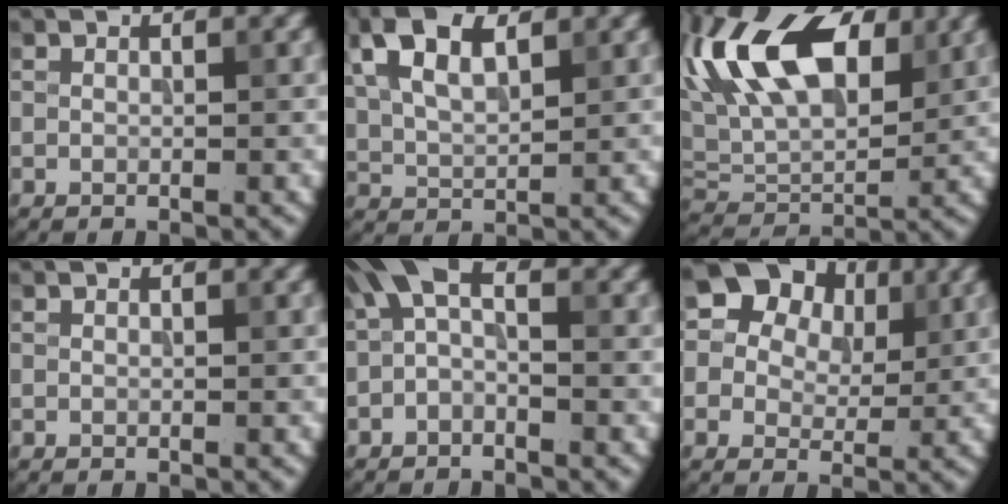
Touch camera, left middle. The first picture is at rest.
{"total": 6.9, "force": [3.1, 3.3, 5.1], "torque": [-0.118, 0.015, 0.058]}
{"total": 12.6, "force": [3.8, 6.7, 10.0], "torque": [-0.195, 0.028, 0.059]}
{"total": 0.0}
{"total": 3.5, "force": [-0.1, 1.4, 3.2], "torque": [-0.061, 0.017, -0.017]}
{"total": 12.5, "force": [5.7, 9.6, 5.6], "torque": [-0.104, 0.033, 0.084]}